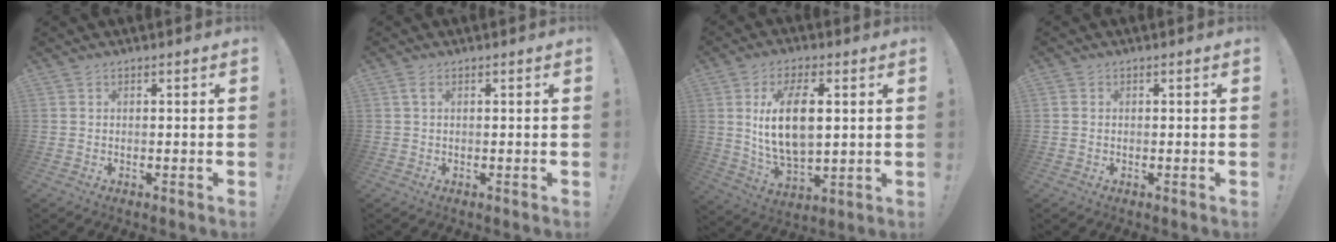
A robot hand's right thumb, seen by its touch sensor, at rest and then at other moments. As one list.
[{"total": 1.5, "force": [0.4, 0.4, 1.4], "torque": [-0.032, 0.003, 0.008]}, {"total": 14.3, "force": [3.0, 7.3, 12.0], "torque": [-0.214, -0.005, 0.048]}, {"total": 0.9, "force": [0.0, 0.9, 0.1], "torque": [-0.005, 0.005, 0.000]}]